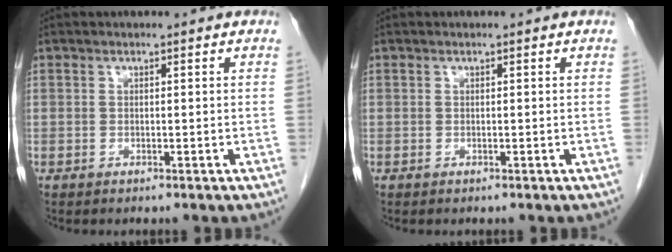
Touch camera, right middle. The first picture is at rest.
{"total": 0.0}